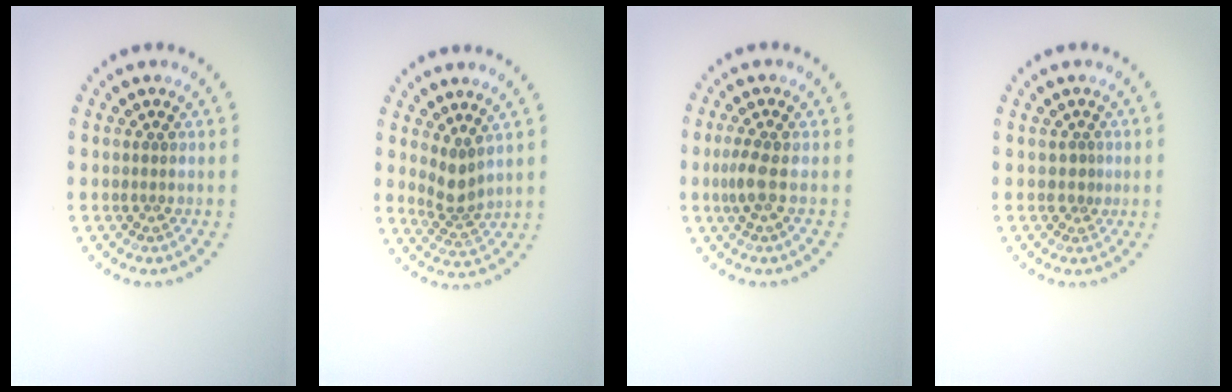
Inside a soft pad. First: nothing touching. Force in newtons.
{"total": 2.4, "press": 1.8, "slide": 1.6}
{"total": 1.8, "press": 1.5, "slide": 1.0}
{"total": 0.8, "press": 0.5, "slide": 0.6}